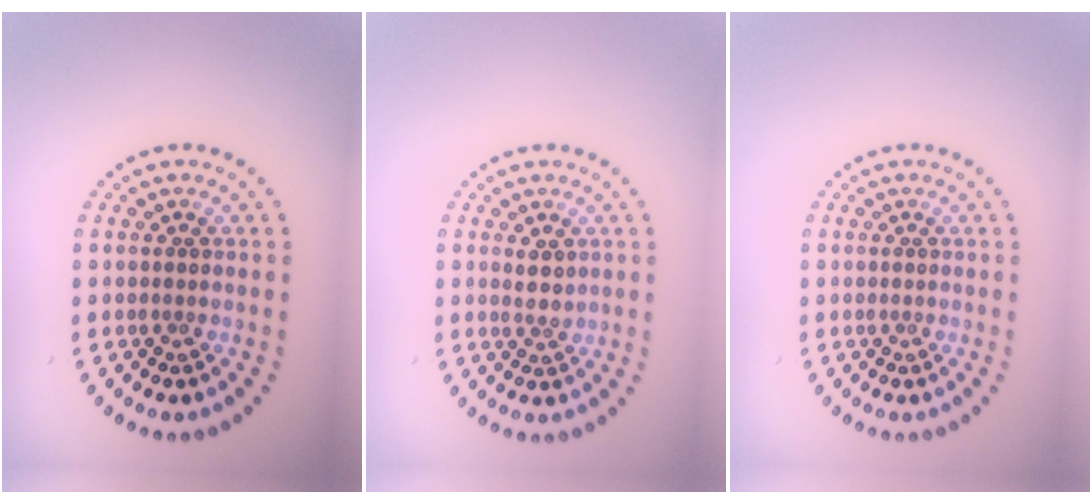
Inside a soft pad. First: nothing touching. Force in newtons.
{"total": 1.4, "press": 1.2, "slide": 0.7}
{"total": 0.0}